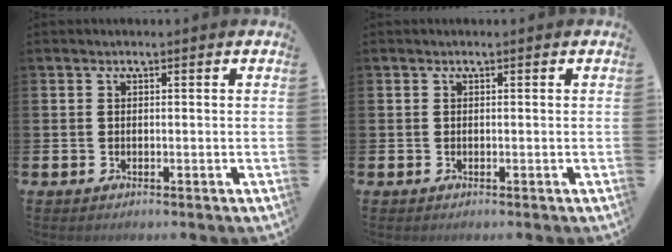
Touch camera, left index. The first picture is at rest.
{"total": 0.0}